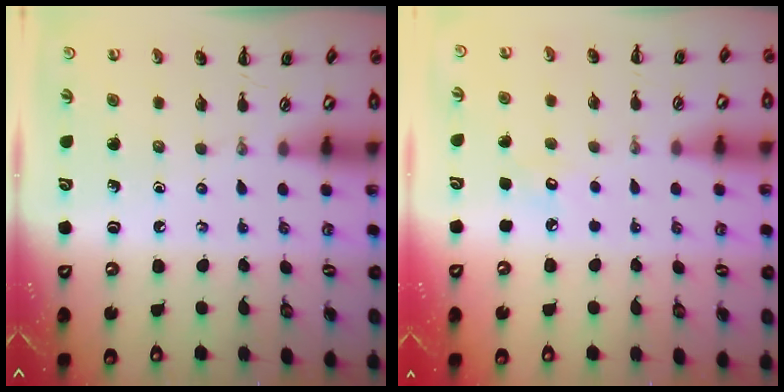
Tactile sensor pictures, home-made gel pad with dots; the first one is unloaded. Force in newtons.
{"total": 4.5, "press": 4.3, "slide": 1.3}